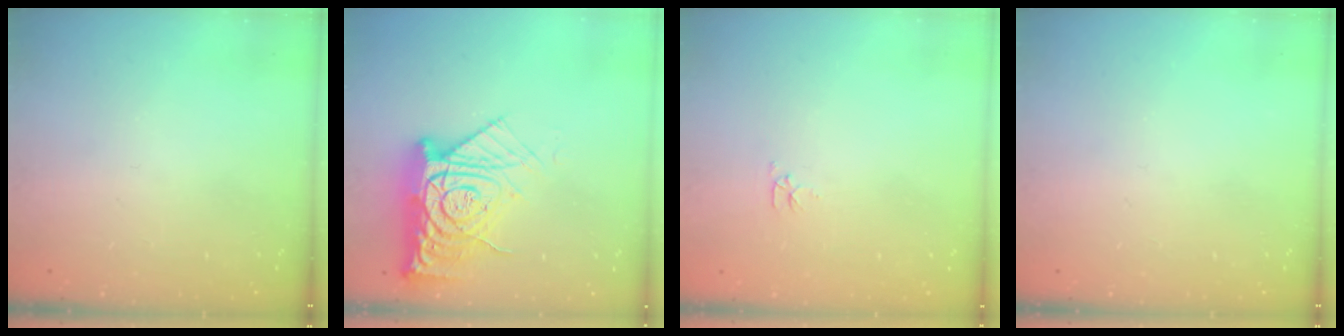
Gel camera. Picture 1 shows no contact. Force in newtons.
{"total": 17.3, "press": 17.2, "slide": 1.7}
{"total": 2.8, "press": 2.7, "slide": 0.4}
{"total": 0.0}